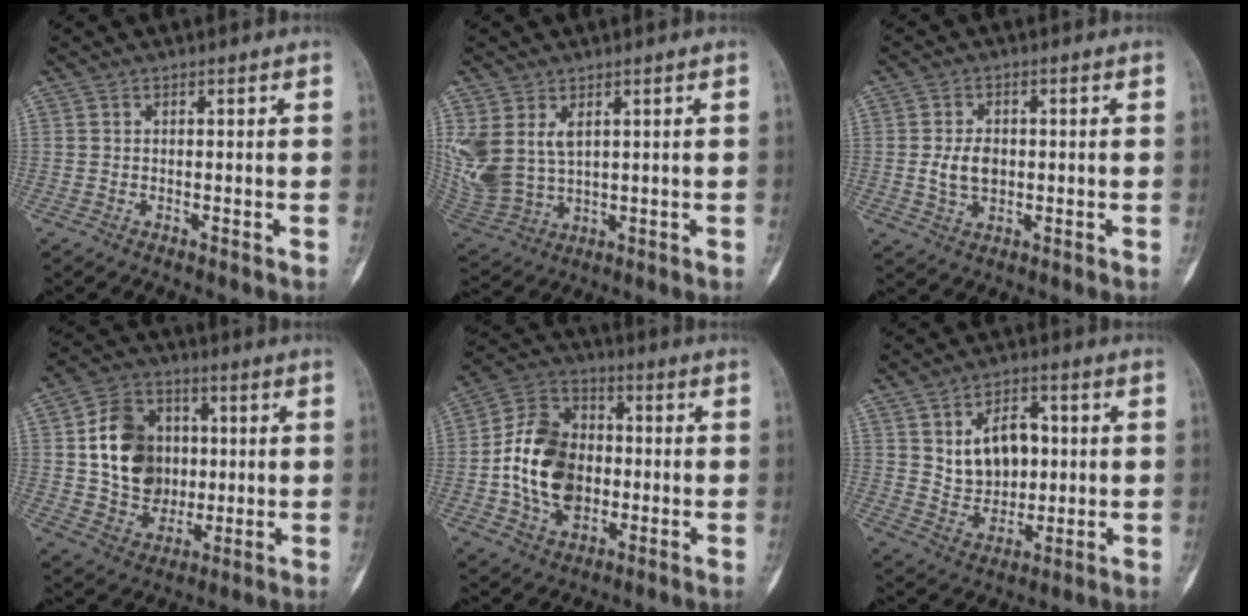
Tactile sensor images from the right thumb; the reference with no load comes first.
{"total": 11.8, "force": [3.5, 8.0, 8.0], "torque": [-0.185, -0.013, 0.092]}
{"total": 5.6, "force": [-0.1, 3.9, 4.1], "torque": [-0.069, 0.000, 0.002]}
{"total": 15.6, "force": [1.7, 12.5, 9.1], "torque": [-0.120, 0.003, 0.036]}
{"total": 16.6, "force": [-1.0, 12.3, 11.1], "torque": [-0.176, 0.024, -0.017]}
{"total": 11.5, "force": [2.2, 8.1, 7.8], "torque": [-0.086, -0.007, 0.046]}